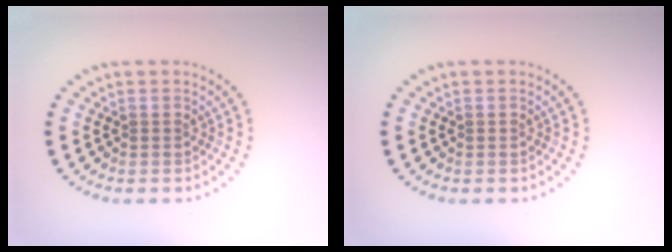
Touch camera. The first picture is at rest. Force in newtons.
{"total": 0.0}